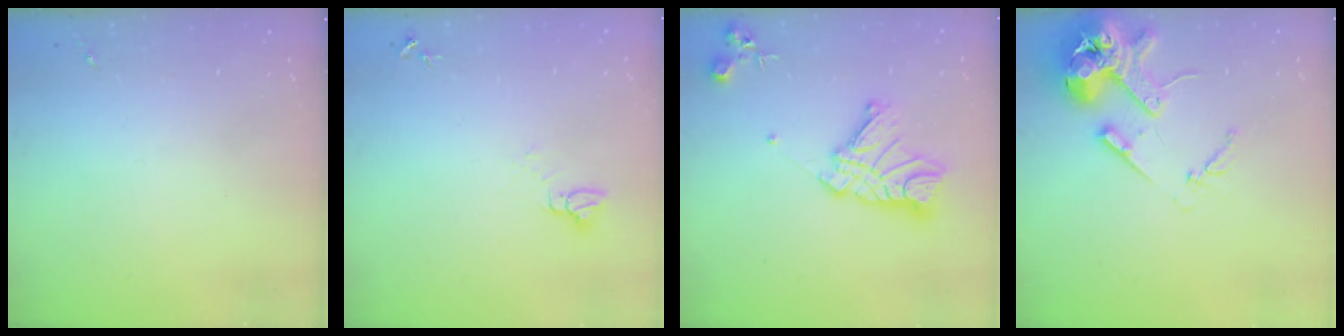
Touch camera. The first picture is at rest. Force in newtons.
{"total": 4.5, "press": 4.4, "slide": 0.2}
{"total": 16.4, "press": 16.3, "slide": 1.4}
{"total": 15.0, "press": 14.8, "slide": 2.3}